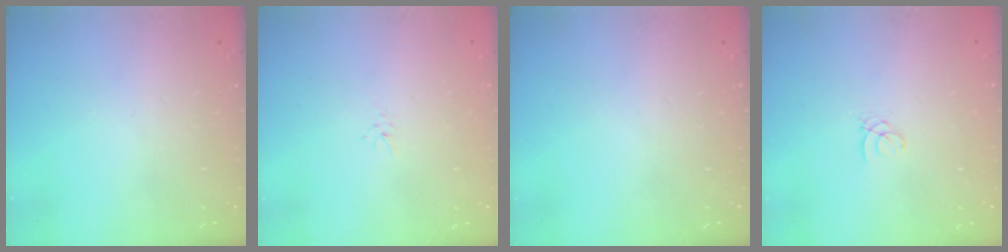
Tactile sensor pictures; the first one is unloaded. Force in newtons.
{"total": 2.0, "press": 2.0, "slide": 0.3}
{"total": 0.0}
{"total": 1.0, "press": 1.0, "slide": 0.1}